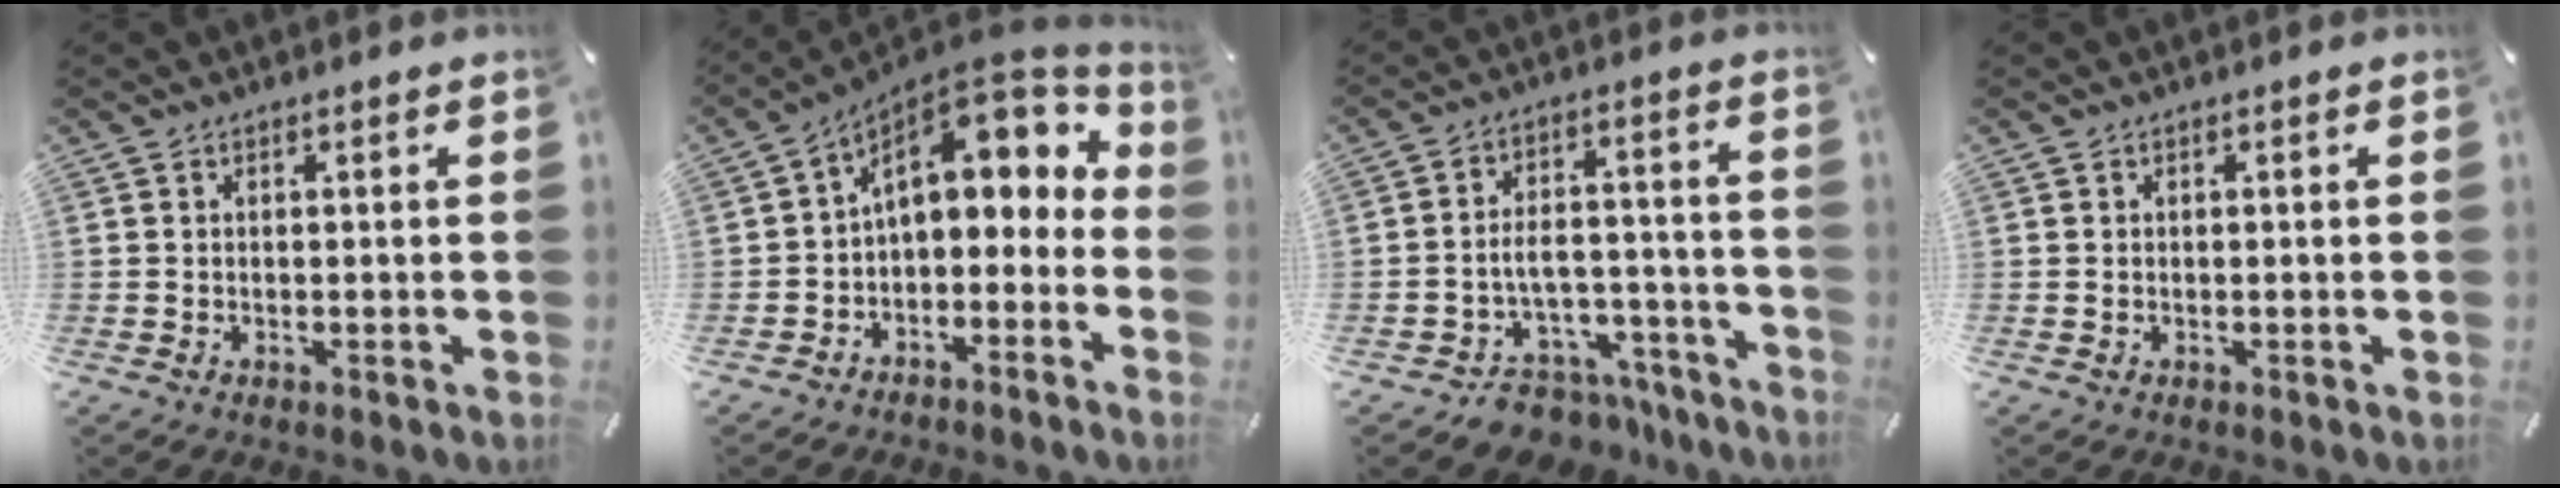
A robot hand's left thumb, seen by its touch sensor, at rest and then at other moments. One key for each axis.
{"total": 11.8, "fx": 4.6, "fy": 7.5, "fz": 7.8, "tx": -0.109, "ty": -0.037, "tz": 0.081}
{"total": 8.0, "fx": -4.6, "fy": 5.9, "fz": 3.0, "tx": -0.046, "ty": 0.028, "tz": -0.073}
{"total": 0.6, "fx": -0.1, "fy": 0.2, "fz": 0.5, "tx": -0.010, "ty": 0.000, "tz": -0.003}